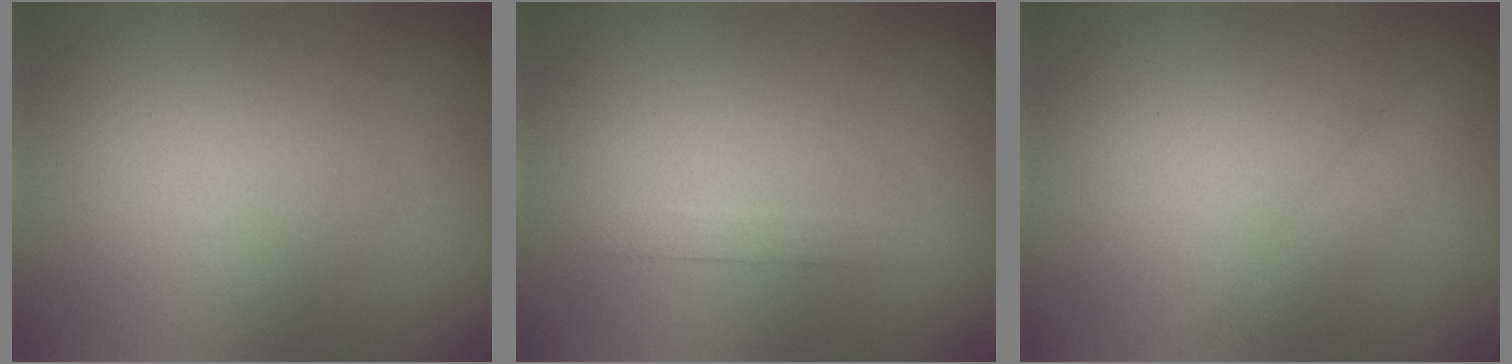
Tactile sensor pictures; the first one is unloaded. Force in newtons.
{"total": 1.3, "press": 1.3, "slide": 0.1}
{"total": 1.5, "press": 1.5, "slide": 0.0}